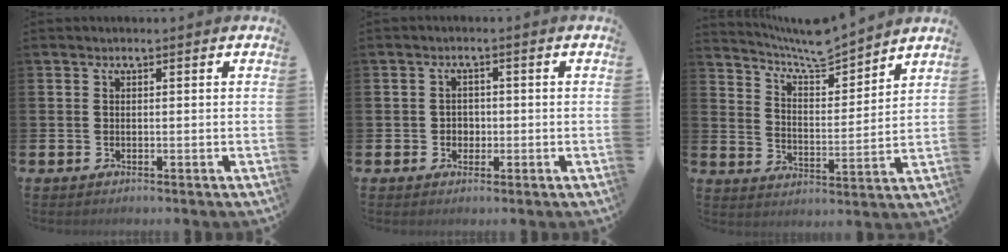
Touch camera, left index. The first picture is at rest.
{"total": 1.8, "force": [-0.2, 1.8, 0.5], "torque": [-0.004, 0.005, -0.010]}
{"total": 7.5, "force": [7.3, 0.7, 1.5], "torque": [-0.063, -0.051, 0.132]}